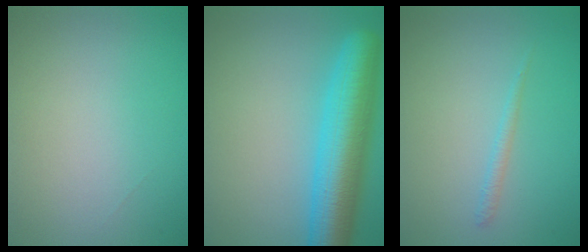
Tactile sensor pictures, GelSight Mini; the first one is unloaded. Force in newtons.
{"total": 8.2, "press": 8.2, "slide": 0.3}
{"total": 0.9, "press": 0.9, "slide": 0.1}